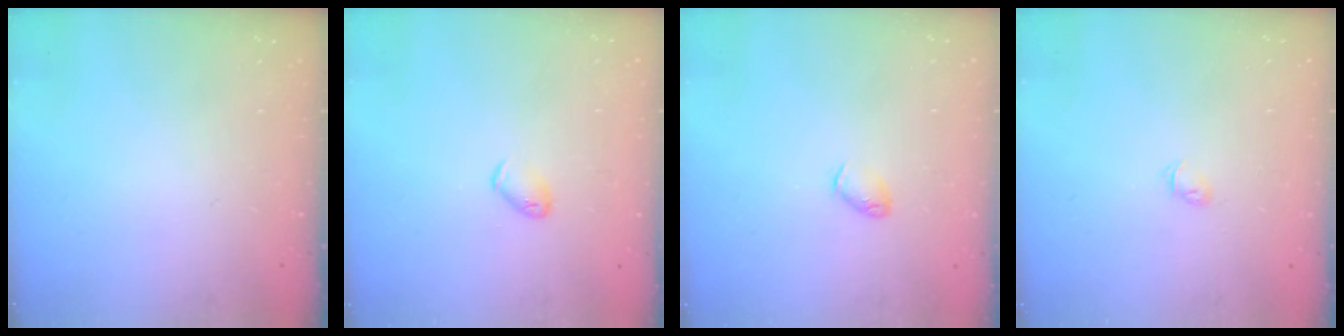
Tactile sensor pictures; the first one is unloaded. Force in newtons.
{"total": 4.9, "press": 4.8, "slide": 0.9}
{"total": 3.3, "press": 3.2, "slide": 0.6}
{"total": 3.1, "press": 3.1, "slide": 0.5}